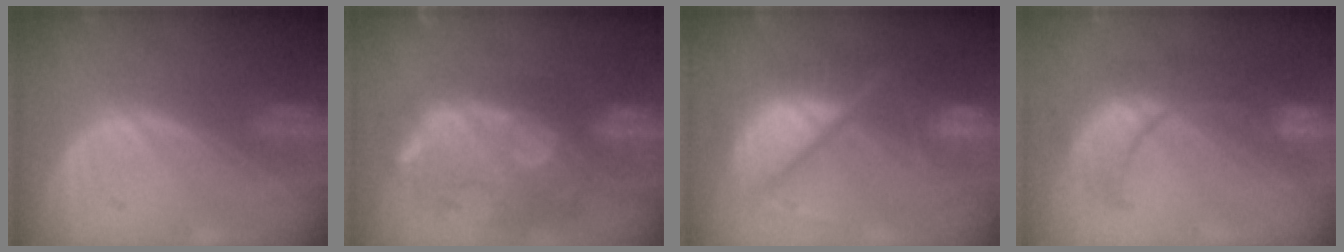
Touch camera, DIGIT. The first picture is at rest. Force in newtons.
{"total": 12.5, "press": 11.2, "slide": 5.4}
{"total": 11.0, "press": 11.0, "slide": 1.3}
{"total": 8.2, "press": 8.2, "slide": 0.8}